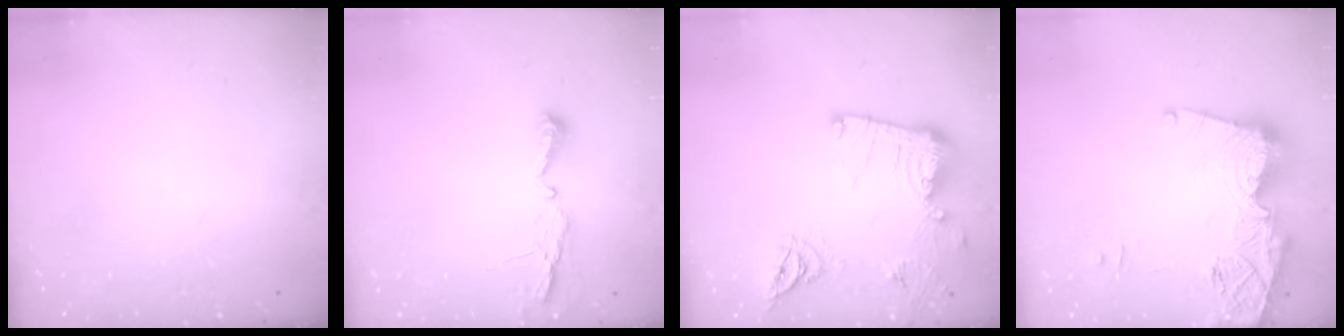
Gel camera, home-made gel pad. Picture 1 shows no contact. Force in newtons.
{"total": 4.5, "press": 4.5, "slide": 0.4}
{"total": 17.4, "press": 17.4, "slide": 1.1}
{"total": 17.9, "press": 17.8, "slide": 1.7}